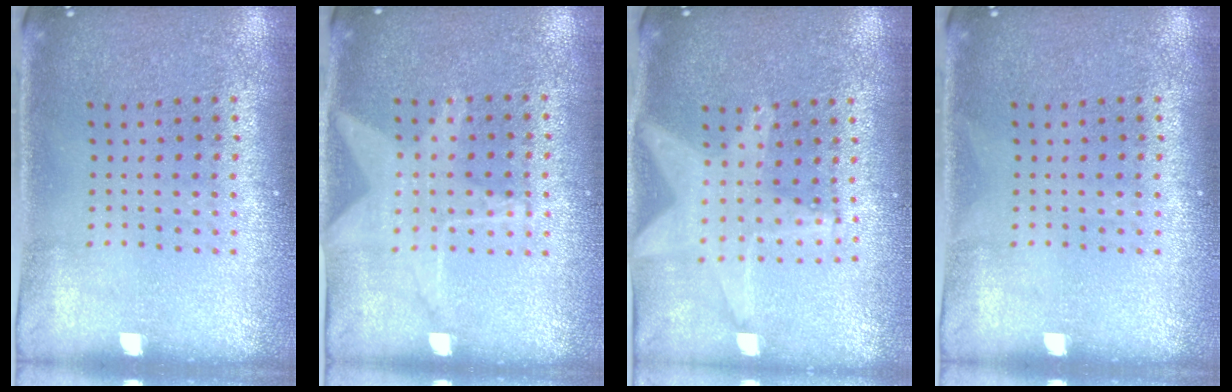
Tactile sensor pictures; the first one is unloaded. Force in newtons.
{"total": 1.1, "press": 1.1, "slide": 0.3}
{"total": 2.1, "press": 1.7, "slide": 1.2}
{"total": 0.0}